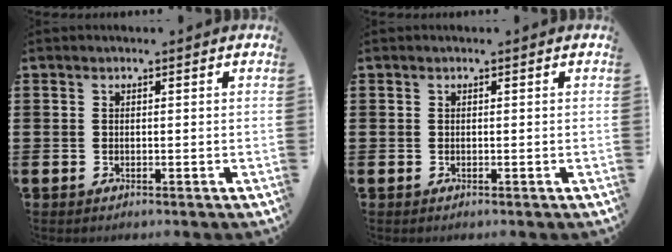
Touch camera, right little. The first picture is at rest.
{"total": 0.0}